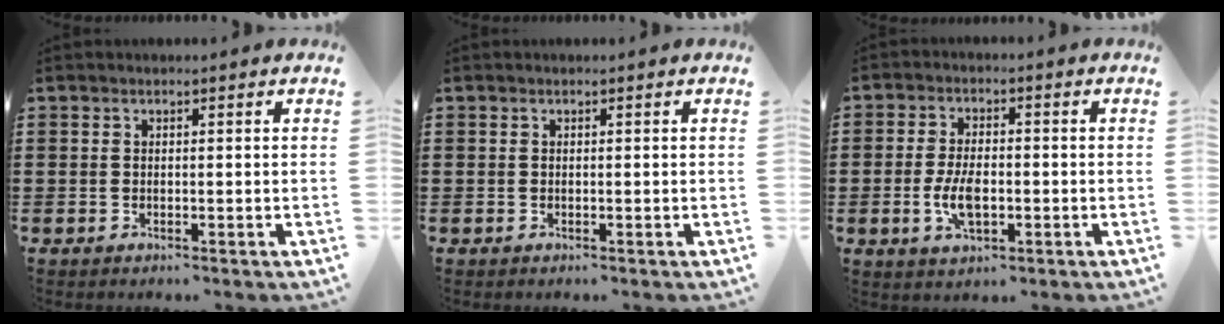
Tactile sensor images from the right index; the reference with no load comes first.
{"total": 0.0}
{"total": 5.5, "force": [-1.3, 2.8, 4.6], "torque": [-0.106, -0.004, -0.028]}